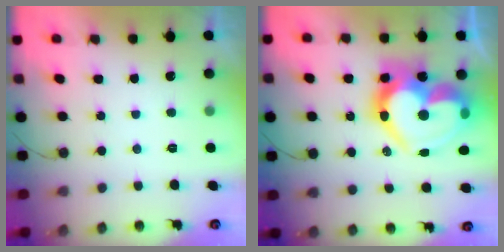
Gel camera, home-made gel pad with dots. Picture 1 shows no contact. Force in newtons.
{"total": 27.0, "press": 26.9, "slide": 2.6}